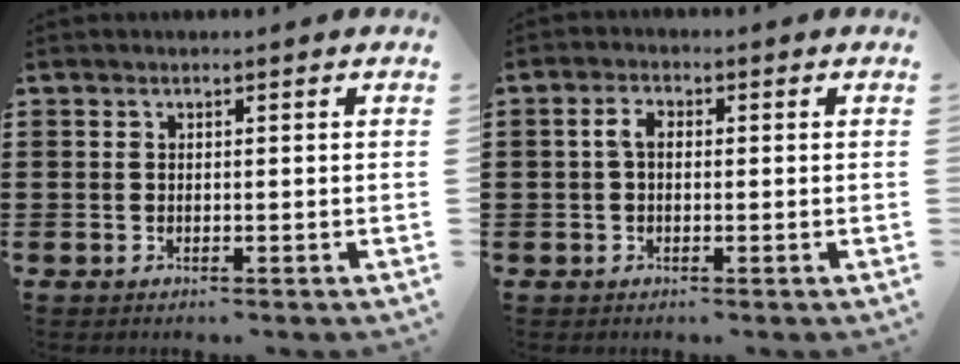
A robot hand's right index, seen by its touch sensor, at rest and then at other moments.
{"total": 3.0, "force": [0.2, 1.7, 2.4], "torque": [-0.055, 0.006, -0.001]}